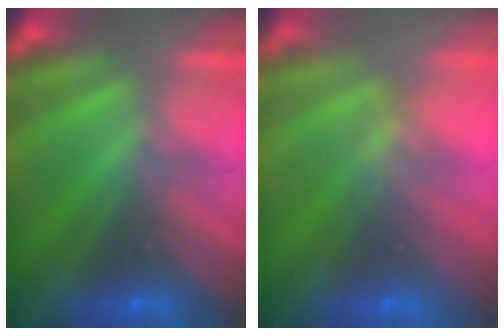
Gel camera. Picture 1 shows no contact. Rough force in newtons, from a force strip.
{"total": 4.8}